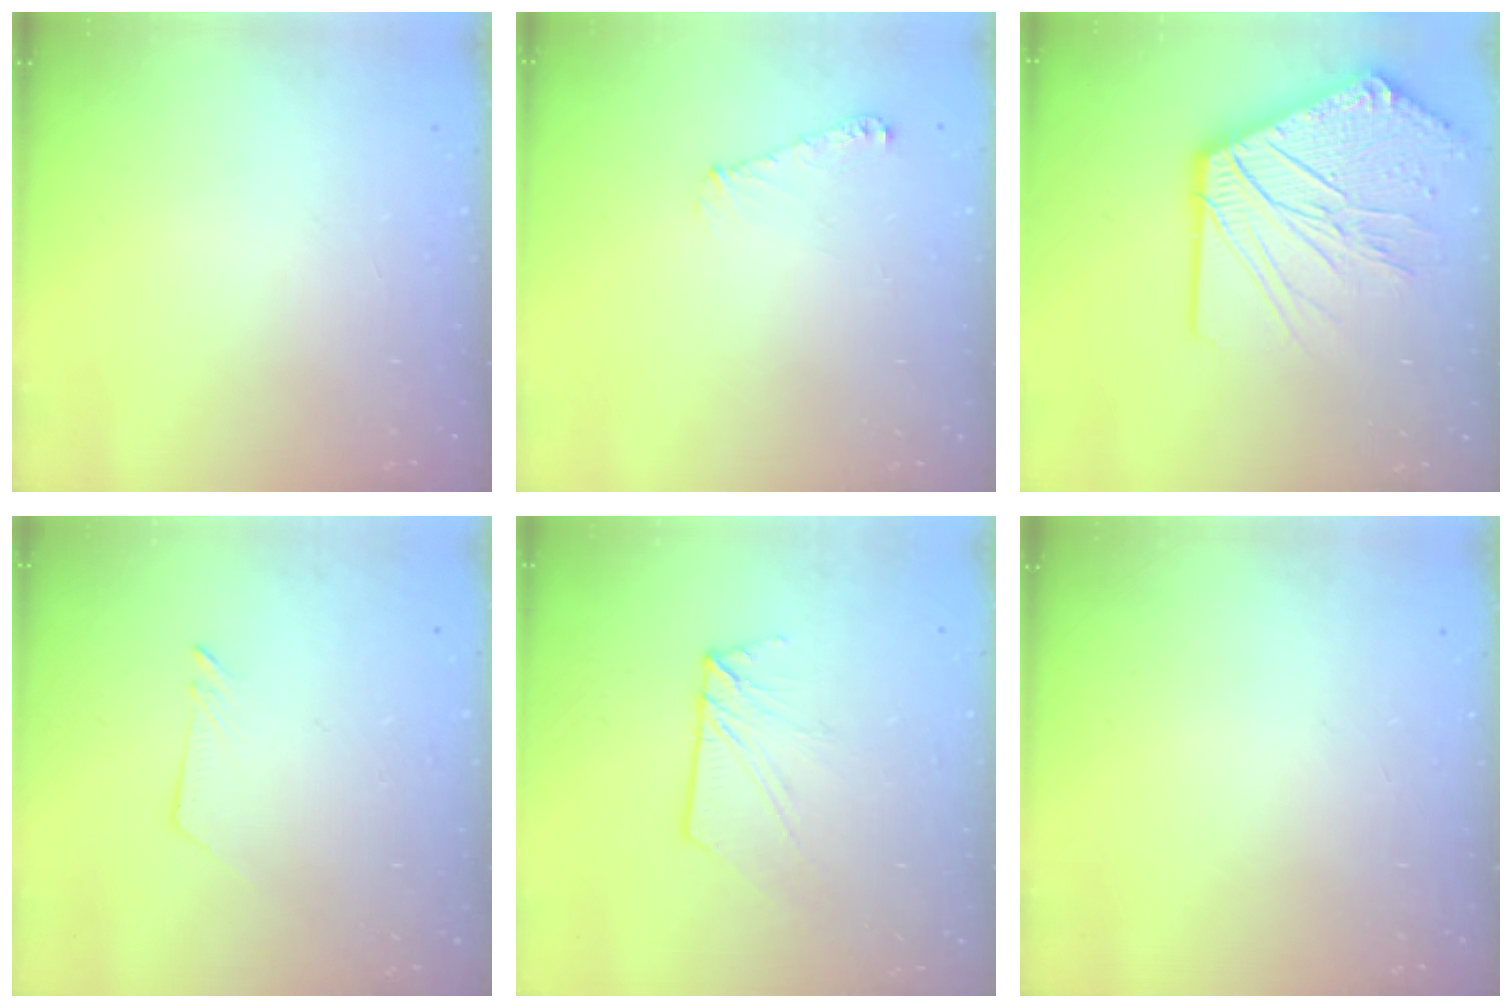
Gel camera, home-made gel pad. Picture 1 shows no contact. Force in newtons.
{"total": 5.7, "press": 5.7, "slide": 0.5}
{"total": 23.5, "press": 23.2, "slide": 3.9}
{"total": 2.5, "press": 2.5, "slide": 0.2}
{"total": 5.5, "press": 5.5, "slide": 0.1}
{"total": 0.0}